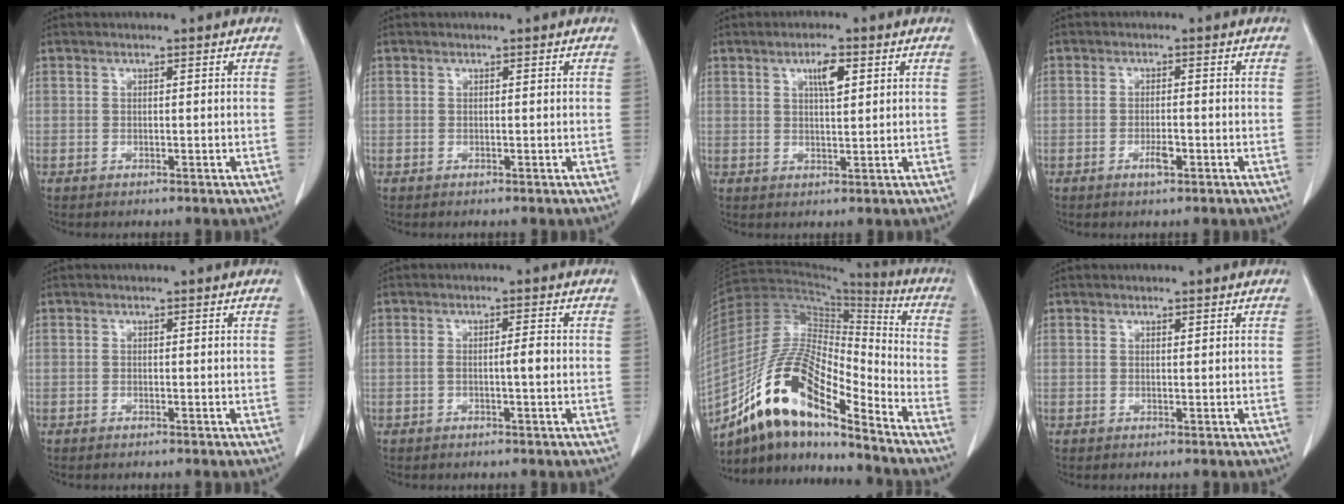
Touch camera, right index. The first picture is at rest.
{"total": 0.0}
{"total": 3.9, "force": [1.7, 0.9, 3.4], "torque": [-0.060, 0.001, 0.030]}
{"total": 2.4, "force": [-1.1, 0.6, 2.0], "torque": [-0.035, 0.000, -0.017]}
{"total": 0.0}
{"total": 2.1, "force": [-0.5, 0.1, 2.1], "torque": [-0.034, 0.002, -0.009]}
{"total": 17.2, "force": [-11.9, 3.9, 11.7], "torque": [-0.227, 0.022, -0.212]}
{"total": 0.0}